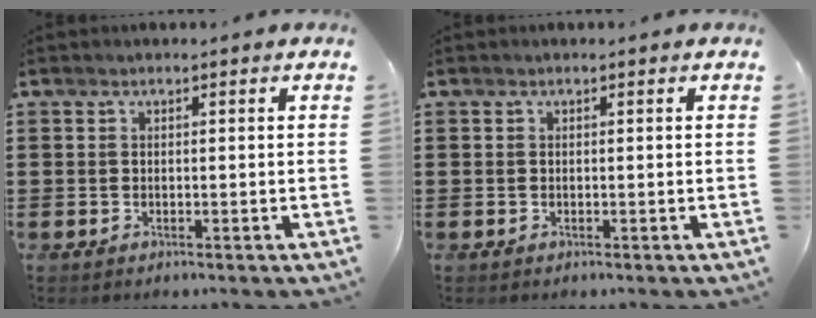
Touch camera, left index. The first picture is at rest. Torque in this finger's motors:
{"motor_torque": [0.00, -0.02, 0.02, -0.01]}